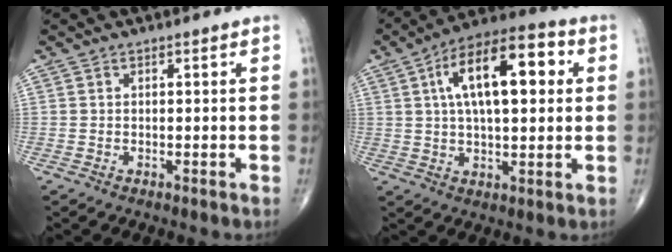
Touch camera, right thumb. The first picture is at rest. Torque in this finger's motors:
{"motor_torque": [0.81, 4.20, 1.69, 0.59, 0.20]}